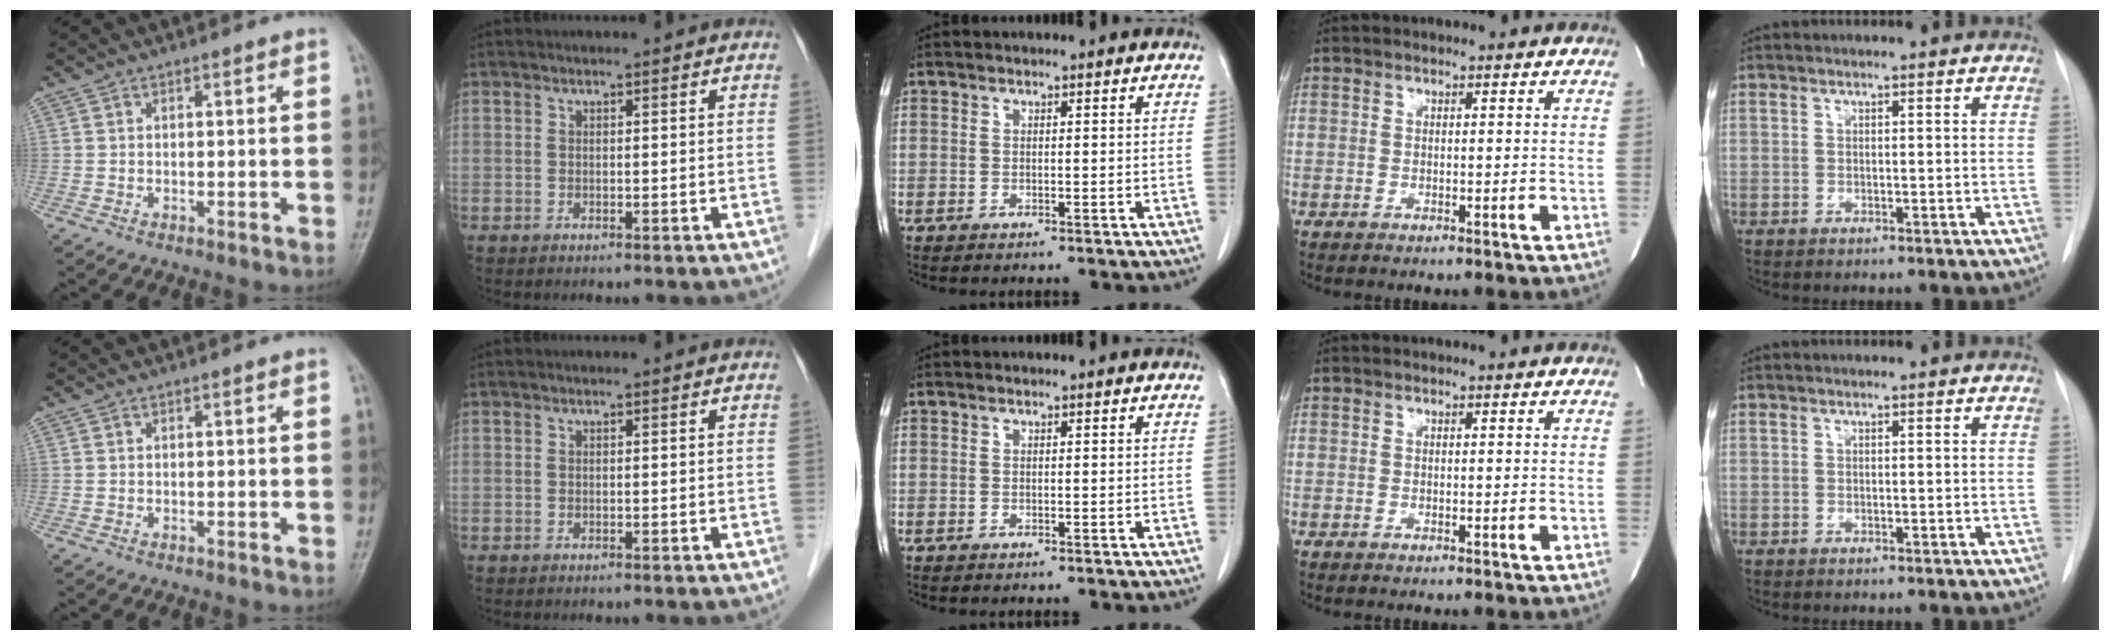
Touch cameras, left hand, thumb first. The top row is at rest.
{}